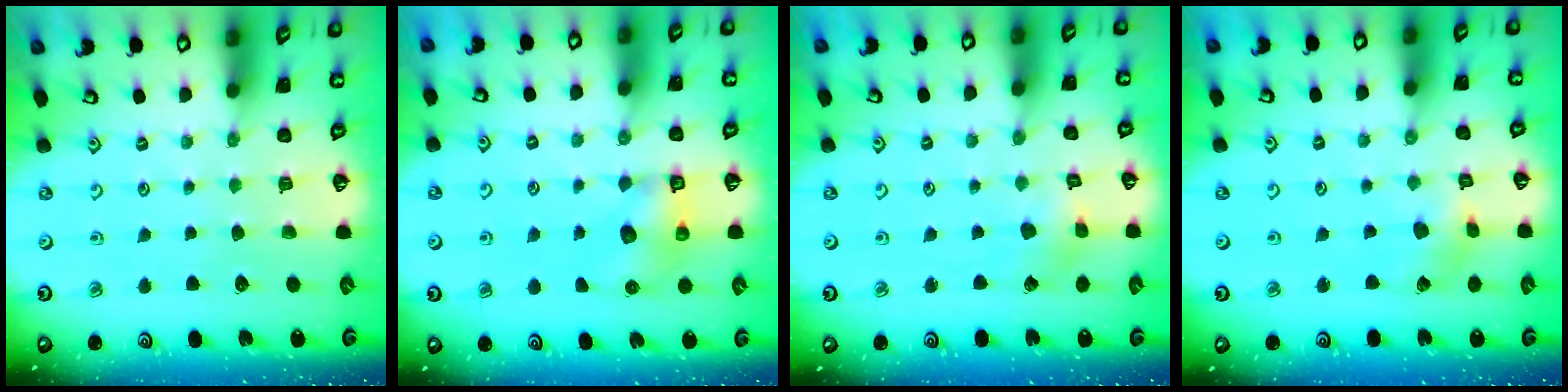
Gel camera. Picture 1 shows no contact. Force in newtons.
{"total": 7.0, "press": 7.0, "slide": 0.2}
{"total": 2.8, "press": 2.8, "slide": 0.3}
{"total": 5.6, "press": 5.5, "slide": 0.7}